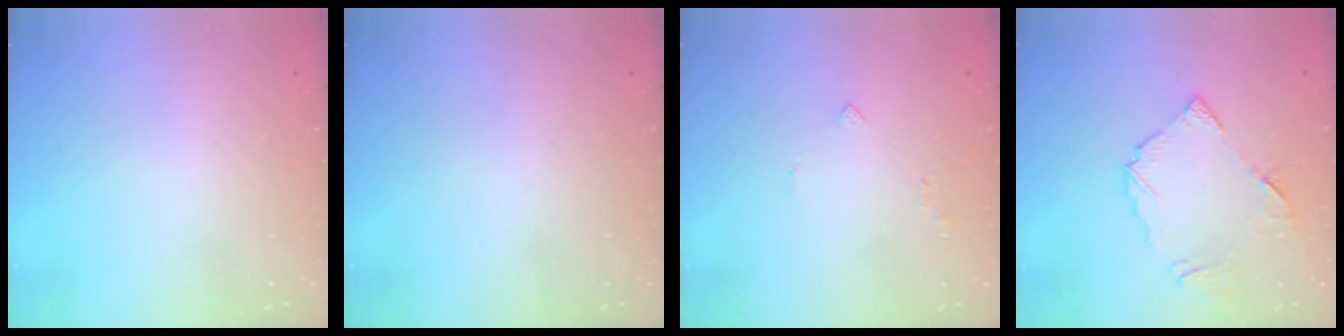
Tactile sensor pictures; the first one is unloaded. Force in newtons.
{"total": 0.0}
{"total": 2.2, "press": 2.1, "slide": 0.5}
{"total": 9.6, "press": 9.5, "slide": 1.0}